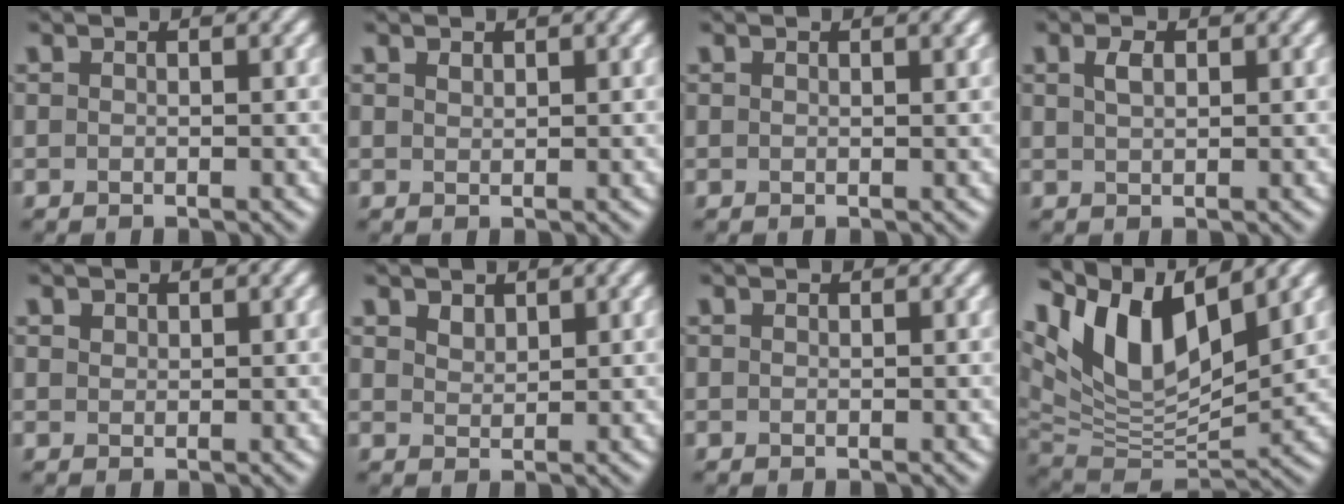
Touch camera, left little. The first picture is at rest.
{"total": 0.6, "force": [0.5, 0.2, 0.2], "torque": [-0.006, -0.002, 0.013]}
{"total": 0.6, "force": [0.4, 0.1, 0.4], "torque": [-0.004, 0.001, 0.006]}
{"total": 1.4, "force": [0.6, 0.7, 1.0], "torque": [-0.023, 0.003, 0.014]}
{"total": 0.7, "force": [0.5, 0.4, 0.1], "torque": [-0.004, -0.001, 0.011]}
{"total": 1.3, "force": [1.1, 0.6, 0.4], "torque": [-0.010, -0.001, 0.025]}
{"total": 0.0}
{"total": 11.8, "force": [6.4, 4.7, 8.8], "torque": [-0.174, 0.009, 0.118]}